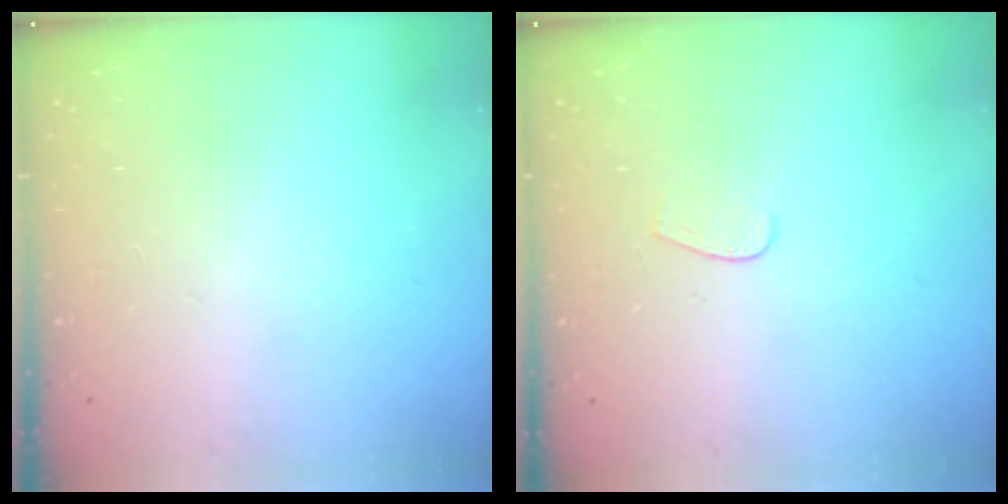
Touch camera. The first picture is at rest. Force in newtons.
{"total": 4.0, "press": 4.0, "slide": 0.4}